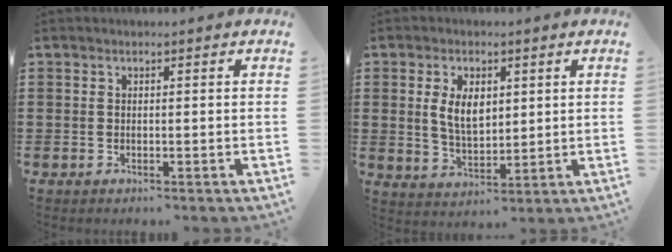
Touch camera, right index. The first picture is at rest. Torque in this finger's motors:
{"motor_torque": [0.88, 0.74, 0.21, 0.06]}